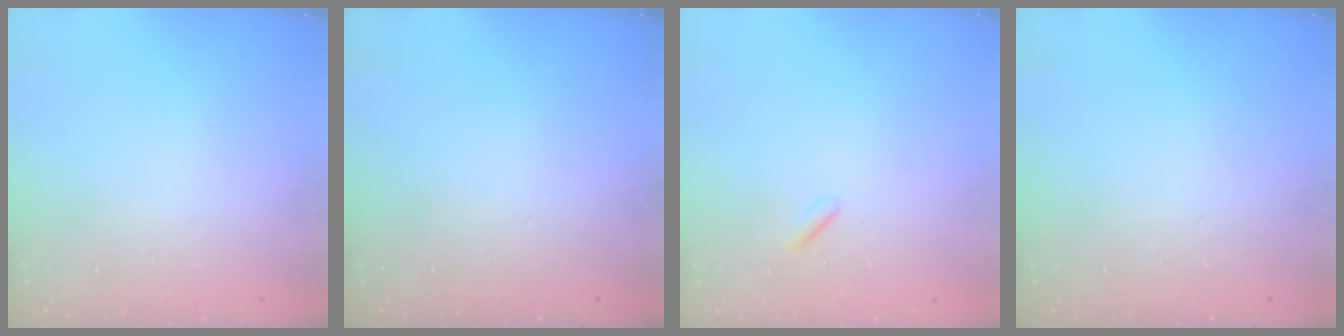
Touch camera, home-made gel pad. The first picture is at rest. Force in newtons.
{"total": 0.0}
{"total": 0.8, "press": 0.7, "slide": 0.4}
{"total": 0.0}